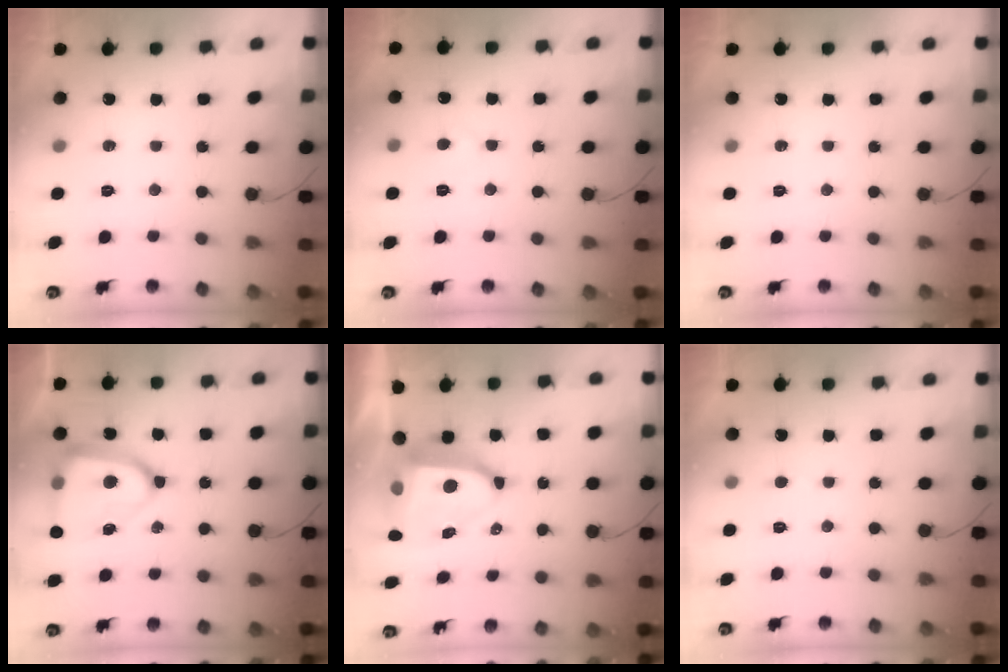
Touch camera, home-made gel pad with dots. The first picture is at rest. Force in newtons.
{"total": 3.1, "press": 3.1, "slide": 0.2}
{"total": 0.0}
{"total": 16.1, "press": 16.1, "slide": 0.9}
{"total": 9.7, "press": 9.7, "slide": 0.5}
{"total": 2.1, "press": 2.1, "slide": 0.2}